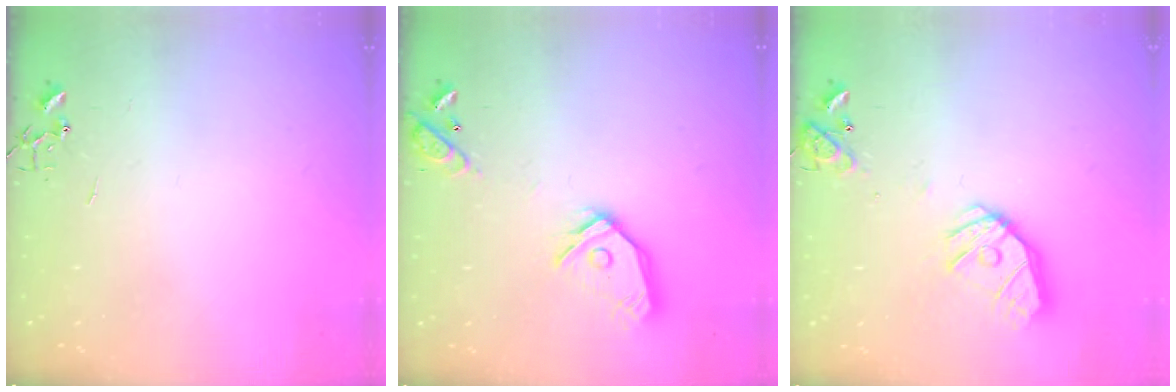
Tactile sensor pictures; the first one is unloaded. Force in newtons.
{"total": 15.7, "press": 15.5, "slide": 2.4}
{"total": 16.5, "press": 16.3, "slide": 2.2}